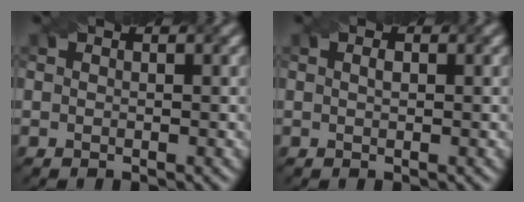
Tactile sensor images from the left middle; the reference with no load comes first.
{"total": 0.7, "force": [0.1, 0.3, 0.6], "torque": [-0.013, 0.002, 0.004]}